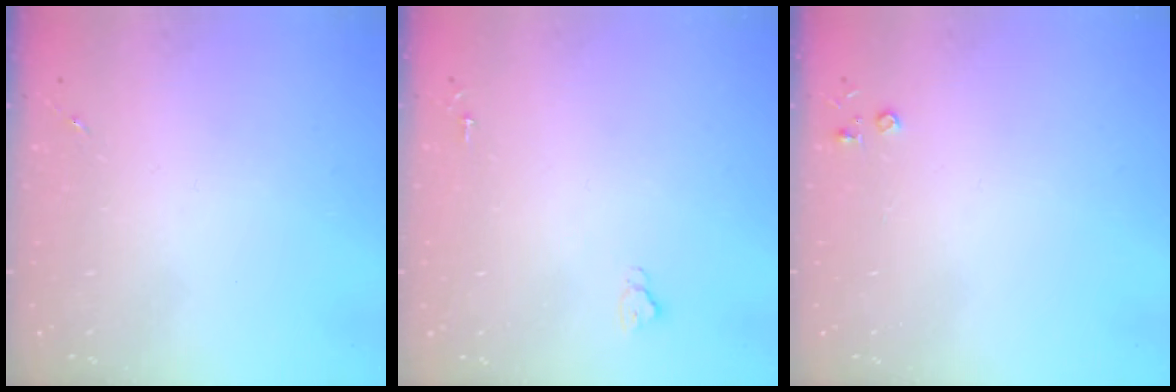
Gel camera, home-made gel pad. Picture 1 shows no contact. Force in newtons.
{"total": 2.6, "press": 2.5, "slide": 0.3}
{"total": 2.8, "press": 2.8, "slide": 0.3}